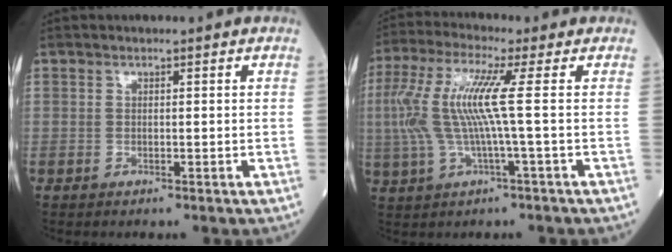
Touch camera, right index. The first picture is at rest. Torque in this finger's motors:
{"motor_torque": [1.84, 0.07, 0.94, 0.21]}